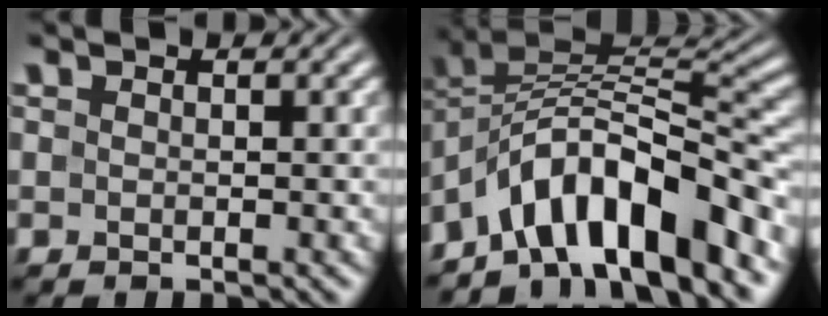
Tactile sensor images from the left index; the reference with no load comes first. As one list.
[{"total": 10.5, "force": [-6.4, 4.0, 7.3], "torque": [-0.099, 0.017, -0.122]}]